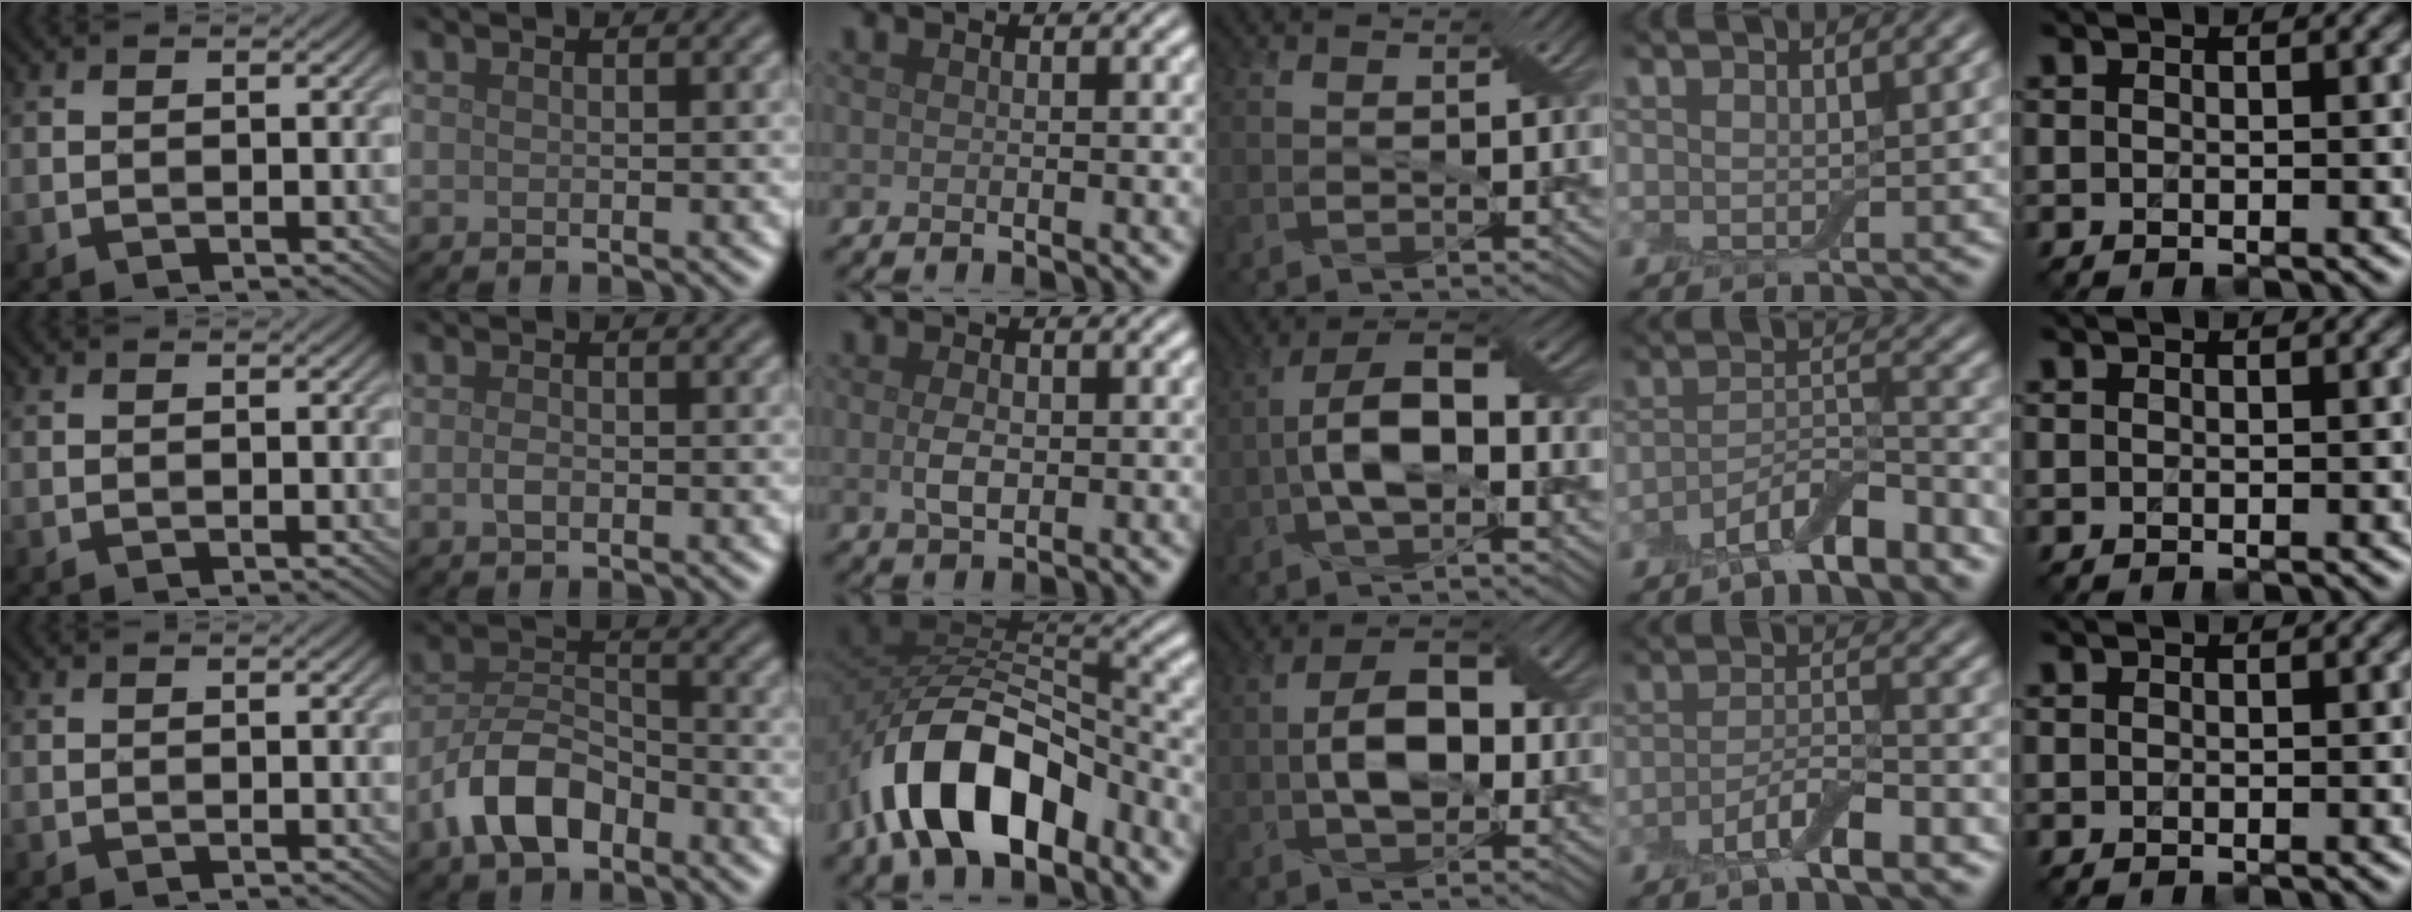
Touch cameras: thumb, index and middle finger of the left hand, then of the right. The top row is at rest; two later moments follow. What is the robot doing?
{"motion": "fold", "object": "apron"}